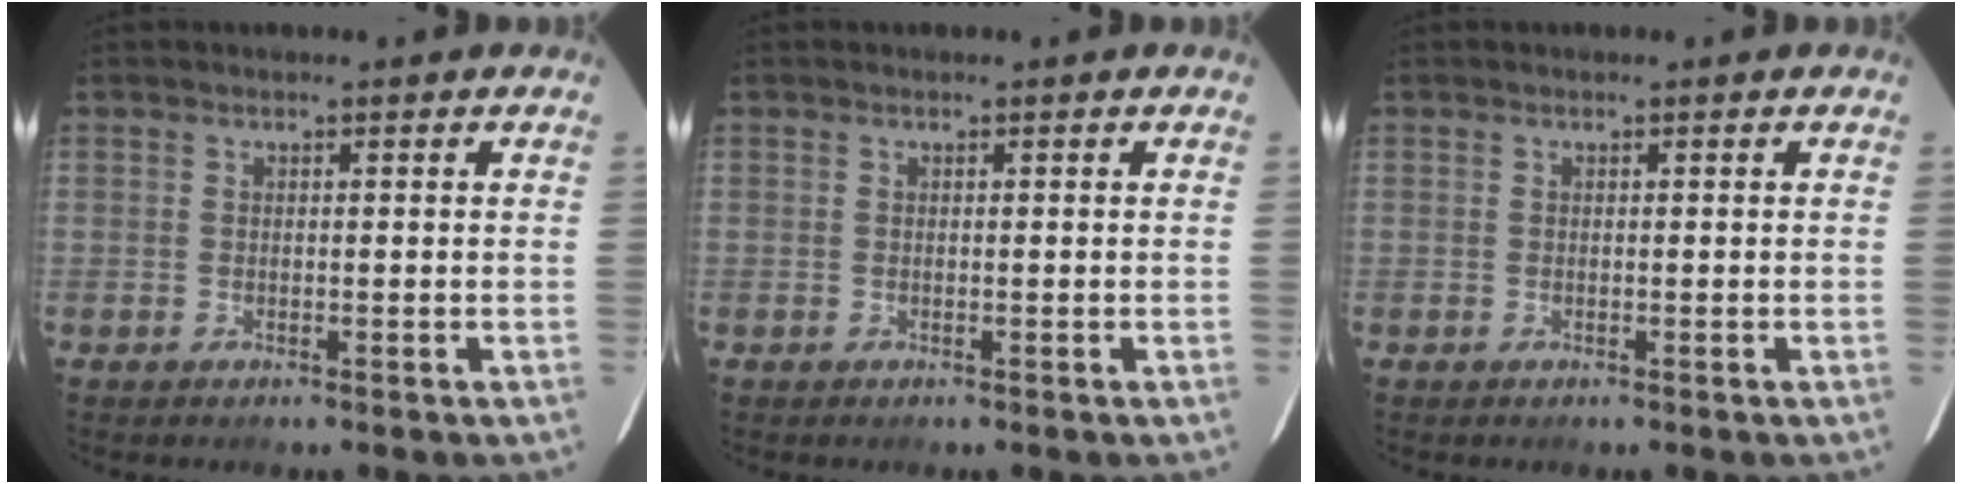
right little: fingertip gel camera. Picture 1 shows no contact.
{"total": 0.0}
{"total": 0.0}